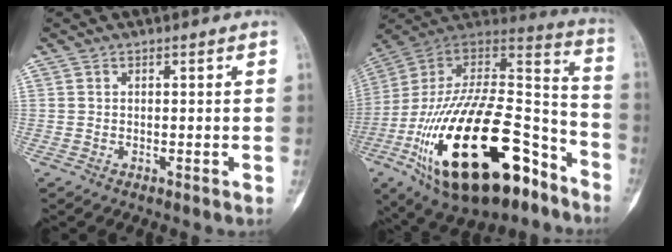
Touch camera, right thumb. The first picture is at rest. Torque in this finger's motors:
{"motor_torque": [1.94, 2.68, 2.53, -0.23, 1.05]}